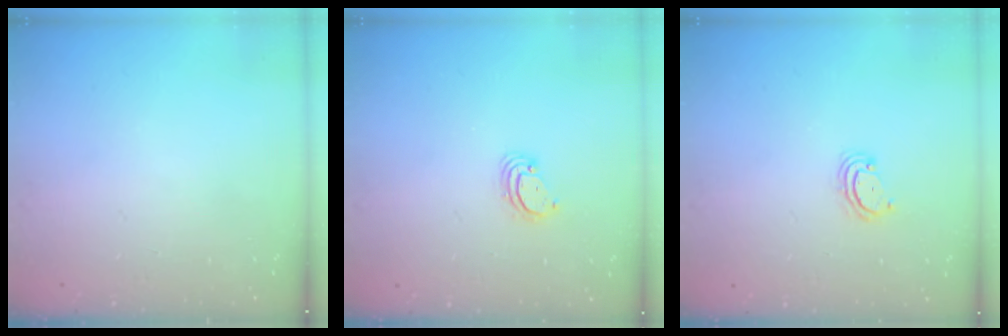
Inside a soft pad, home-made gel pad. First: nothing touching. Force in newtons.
{"total": 2.9, "press": 2.9, "slide": 0.3}
{"total": 2.9, "press": 2.9, "slide": 0.3}